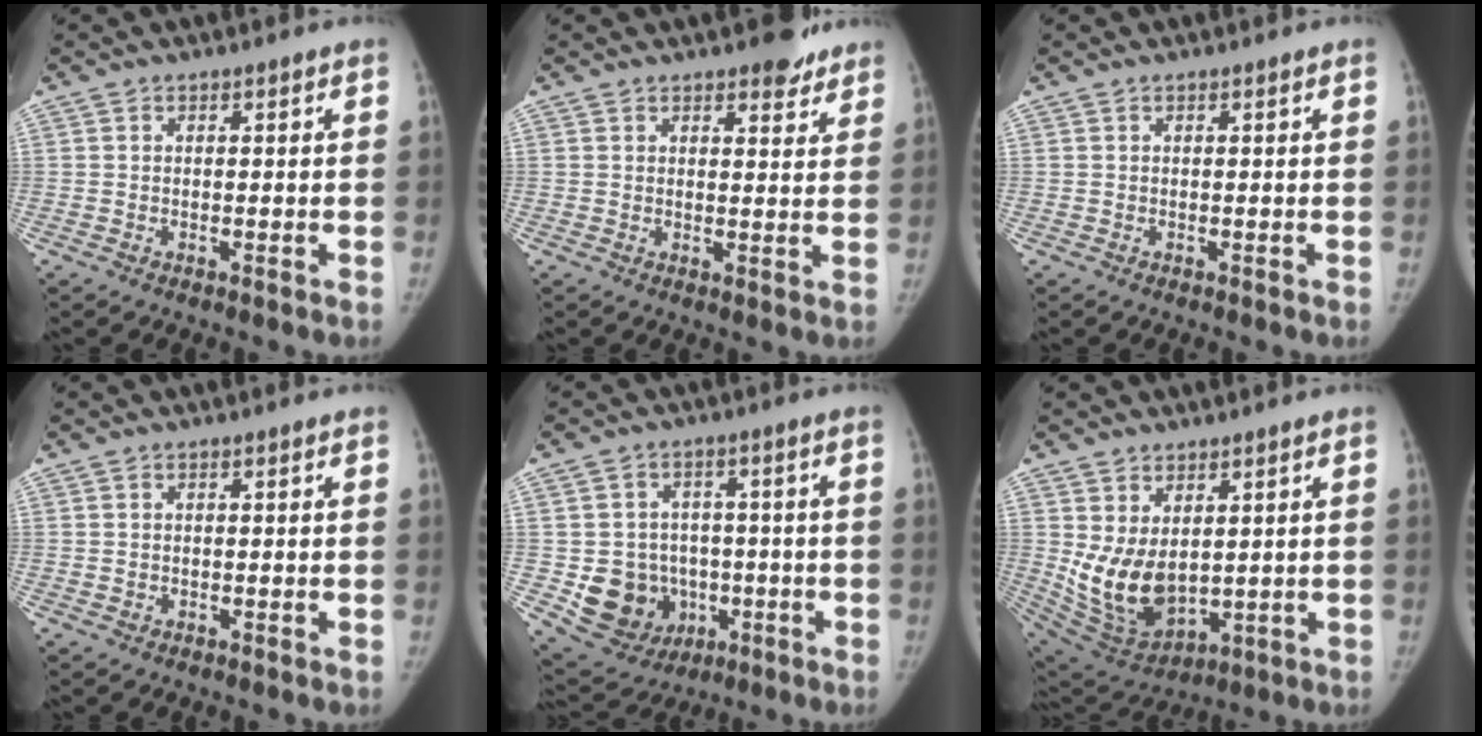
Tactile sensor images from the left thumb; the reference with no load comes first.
{"total": 4.8, "force": [3.7, 2.0, 2.4], "torque": [-0.006, -0.021, 0.048]}
{"total": 0.0}
{"total": 0.6, "force": [0.0, 0.6, 0.0], "torque": [0.004, 0.001, -0.001]}
{"total": 12.2, "force": [-2.5, 10.8, 5.1], "torque": [-0.054, 0.012, -0.022]}
{"total": 11.6, "force": [1.6, 7.5, 8.7], "torque": [-0.147, -0.025, 0.060]}